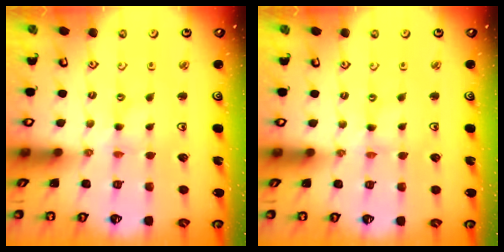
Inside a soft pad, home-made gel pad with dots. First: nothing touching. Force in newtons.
{"total": 0.0}